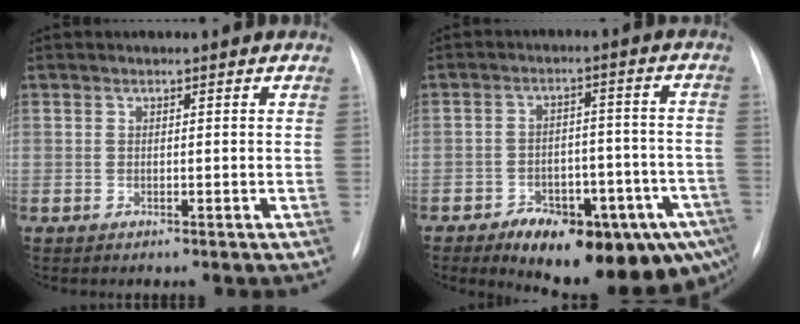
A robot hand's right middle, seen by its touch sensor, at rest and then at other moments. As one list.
[{"total": 18.6, "force": [-11.4, 7.5, 12.5], "torque": [-0.107, 0.027, -0.152]}]